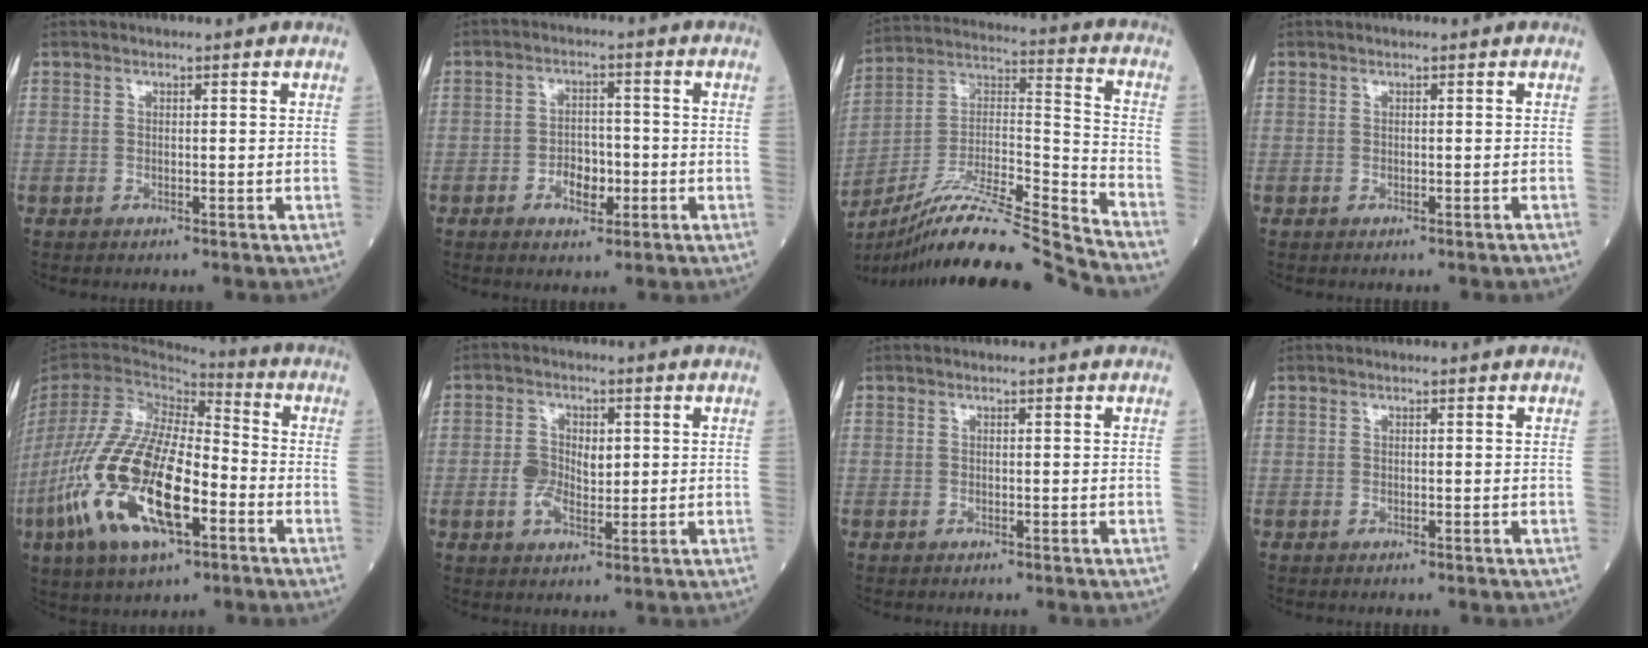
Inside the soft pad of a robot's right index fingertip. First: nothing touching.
{"total": 4.5, "force": [-1.7, 2.6, 3.2], "torque": [-0.049, 0.005, -0.027]}
{"total": 20.2, "force": [-18.3, -1.7, 8.2], "torque": [-0.164, 0.017, -0.325]}
{"total": 0.0}
{"total": 21.1, "force": [-7.4, 7.4, 18.3], "torque": [-0.418, -0.027, -0.134]}
{"total": 4.9, "force": [-0.1, 3.0, 3.9], "torque": [-0.078, 0.010, 0.001]}
{"total": 0.0}
{"total": 0.0}